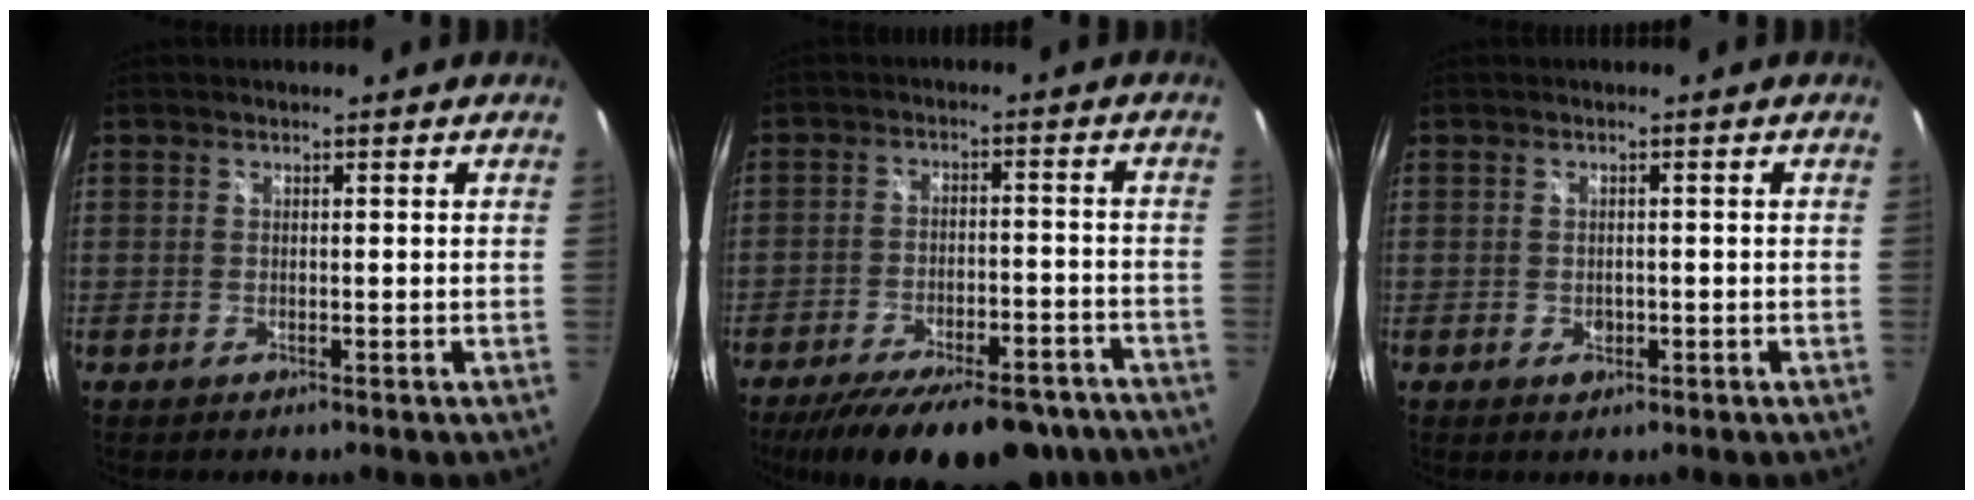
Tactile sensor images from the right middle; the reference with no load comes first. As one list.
[{"total": 21.4, "force": [-16.9, 7.3, 10.9], "torque": [-0.196, -0.026, -0.229]}, {"total": 1.7, "force": [-0.6, 1.3, 0.8], "torque": [-0.012, -0.001, -0.008]}]